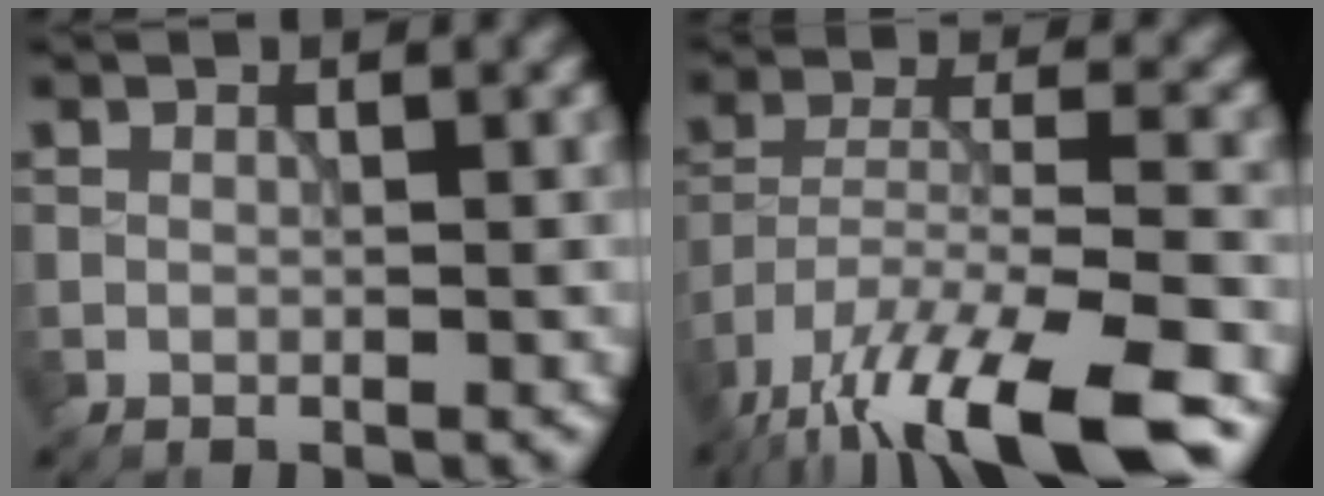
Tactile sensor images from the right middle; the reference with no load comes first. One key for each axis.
{"total": 14.0, "fx": -10.3, "fy": 3.8, "fz": 8.7, "tx": -0.175, "ty": -0.030, "tz": -0.167}